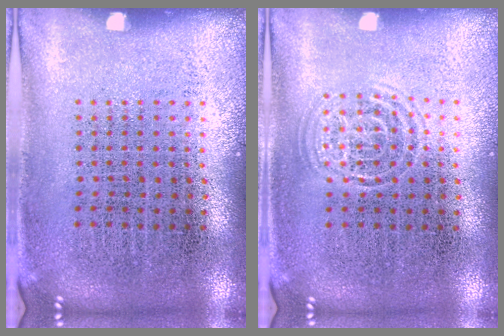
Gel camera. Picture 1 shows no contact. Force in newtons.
{"total": 1.5, "press": 1.5, "slide": 0.3}